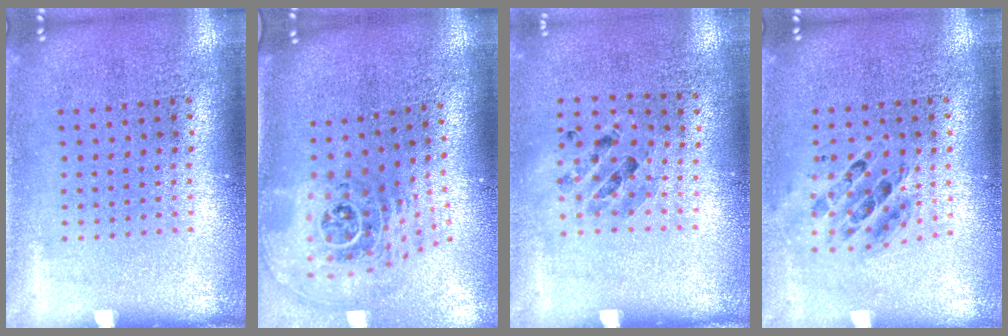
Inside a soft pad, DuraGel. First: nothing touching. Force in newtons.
{"total": 2.8, "press": 1.8, "slide": 2.1}
{"total": 0.8, "press": 0.8, "slide": 0.2}
{"total": 0.7, "press": 0.7, "slide": 0.0}